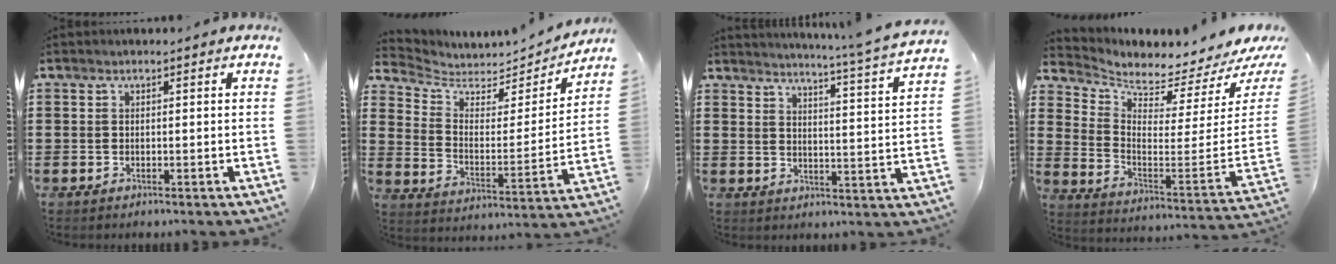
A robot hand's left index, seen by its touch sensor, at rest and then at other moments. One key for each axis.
{"total": 4.8, "fx": 4.3, "fy": 1.8, "fz": 1.2, "tx": -0.052, "ty": -0.035, "tz": 0.073}
{"total": 4.8, "fx": 4.1, "fy": -1.5, "fz": 1.9, "tx": -0.049, "ty": -0.044, "tz": 0.061}
{"total": 2.7, "fx": 2.7, "fy": 0.1, "fz": 0.3, "tx": -0.034, "ty": -0.055, "tz": 0.040}